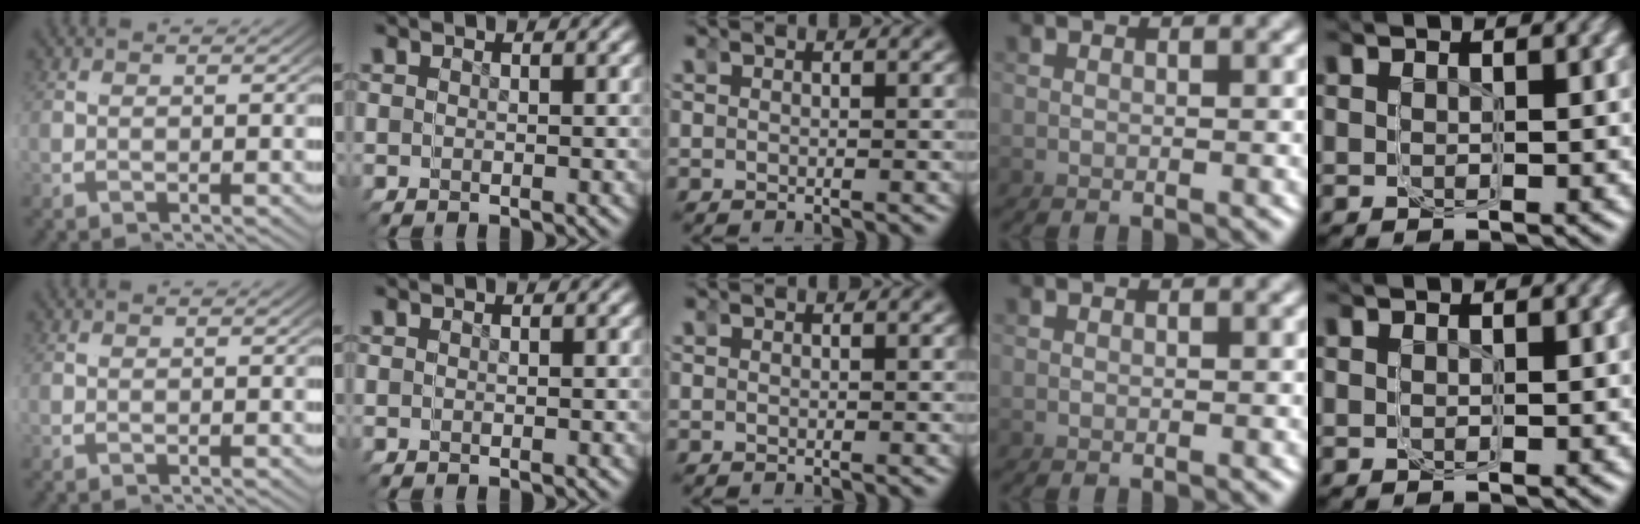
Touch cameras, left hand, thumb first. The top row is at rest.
{}